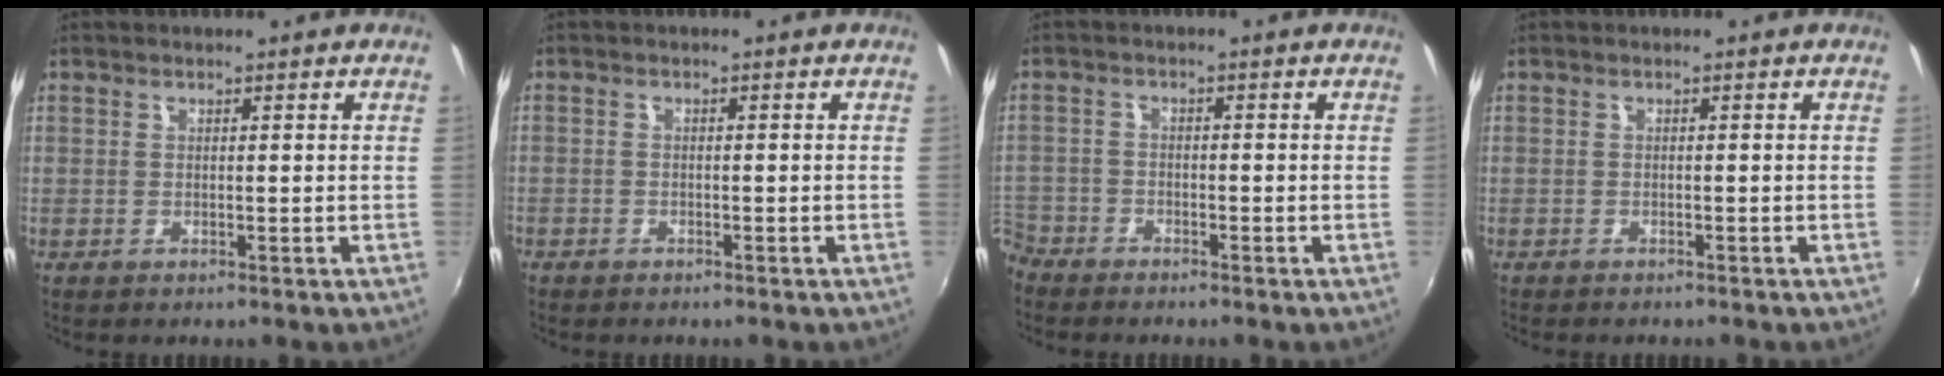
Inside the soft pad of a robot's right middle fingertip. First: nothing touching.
{"total": 1.7, "force": [-1.5, 0.9, 0.4], "torque": [-0.020, 0.002, -0.025]}
{"total": 6.9, "force": [-5.4, 4.1, 1.2], "torque": [-0.064, -0.004, -0.109]}
{"total": 2.2, "force": [-2.0, 0.5, 0.7], "torque": [-0.021, -0.012, -0.031]}